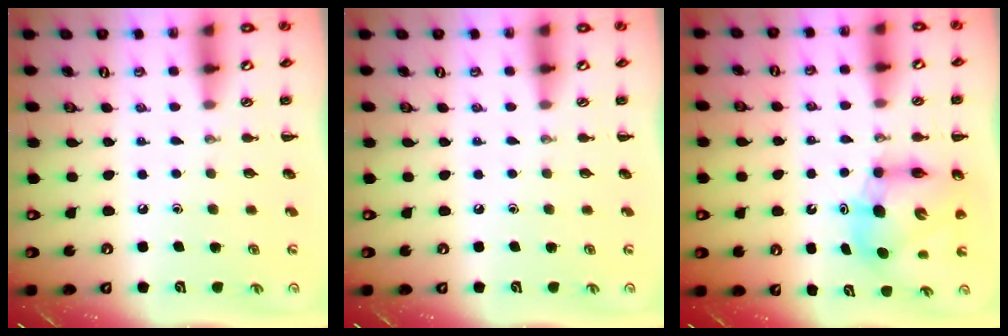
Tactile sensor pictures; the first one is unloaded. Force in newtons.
{"total": 0.0}
{"total": 8.8, "press": 8.4, "slide": 2.7}